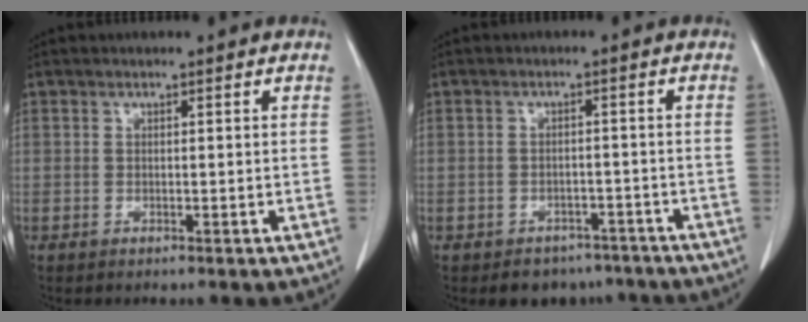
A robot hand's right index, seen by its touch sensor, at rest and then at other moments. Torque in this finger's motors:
{"motor_torque": [-0.13, -0.21, -0.15, -0.04]}